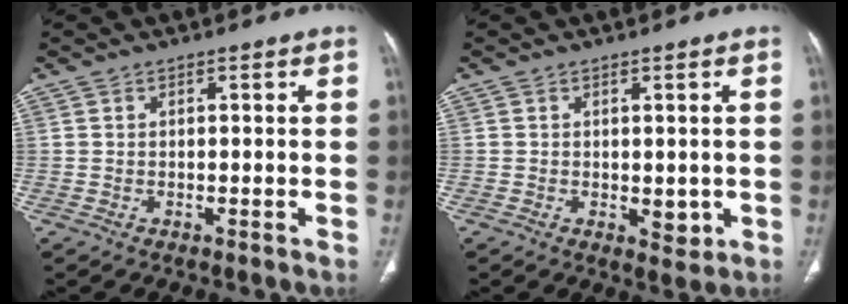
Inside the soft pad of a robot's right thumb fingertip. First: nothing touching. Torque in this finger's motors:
{"motor_torque": [2.60, 2.41, 0.55, -0.45, 0.02]}